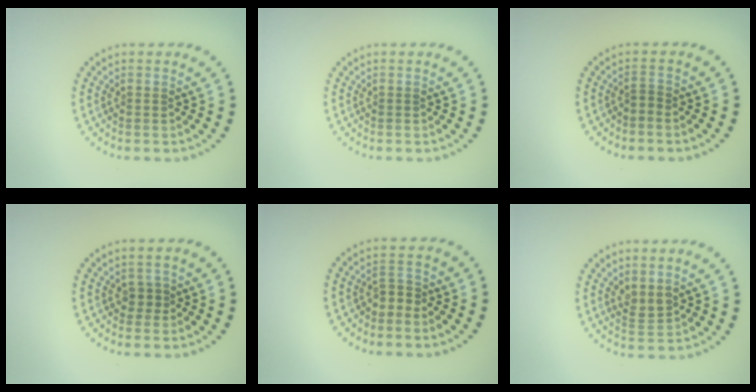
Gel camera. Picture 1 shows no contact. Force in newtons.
{"total": 0.0}
{"total": 0.8, "press": 0.4, "slide": 0.7}
{"total": 1.1, "press": 0.9, "slide": 0.6}
{"total": 1.2, "press": 0.8, "slide": 0.8}
{"total": 1.5, "press": 1.3, "slide": 0.7}